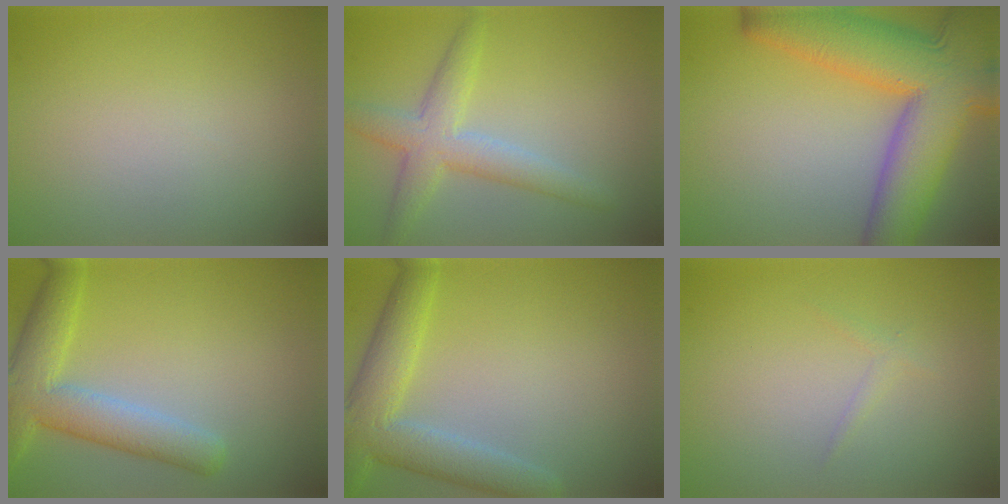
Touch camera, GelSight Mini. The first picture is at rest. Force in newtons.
{"total": 4.0, "press": 4.0, "slide": 0.1}
{"total": 12.5, "press": 12.5, "slide": 0.6}
{"total": 6.0, "press": 6.0, "slide": 0.4}
{"total": 5.8, "press": 5.8, "slide": 0.4}
{"total": 0.7, "press": 0.7, "slide": 0.1}